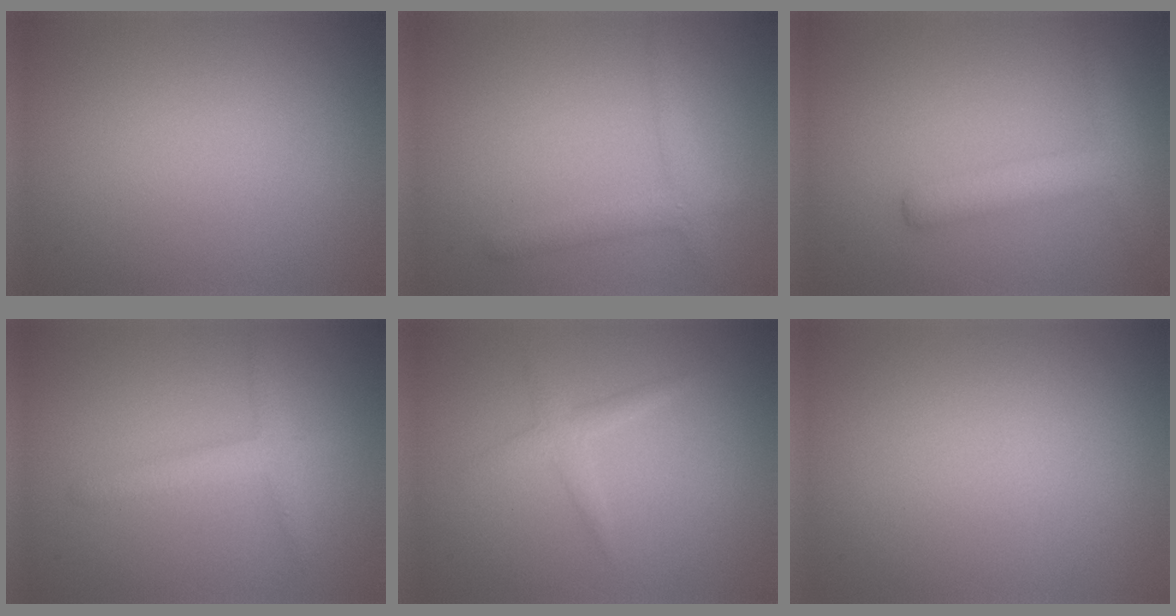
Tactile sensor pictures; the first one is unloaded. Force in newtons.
{"total": 2.2, "press": 2.2, "slide": 0.0}
{"total": 3.3, "press": 3.3, "slide": 0.1}
{"total": 2.4, "press": 2.4, "slide": 0.1}
{"total": 1.6, "press": 1.6, "slide": 0.0}
{"total": 0.0}